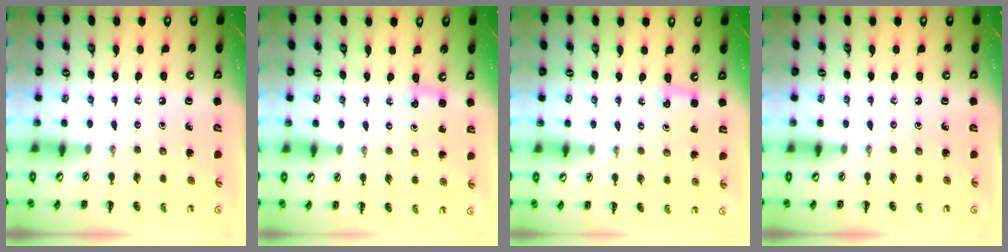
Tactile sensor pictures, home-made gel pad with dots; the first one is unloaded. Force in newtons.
{"total": 2.8, "press": 2.6, "slide": 0.9}
{"total": 2.8, "press": 2.6, "slide": 0.9}
{"total": 0.0}